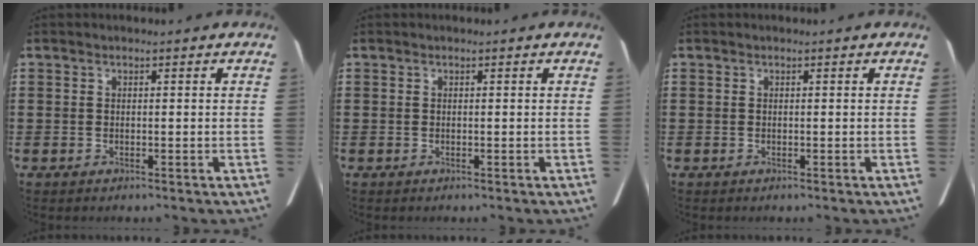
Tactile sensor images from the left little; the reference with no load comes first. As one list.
[{"total": 0.0}, {"total": 0.0}]